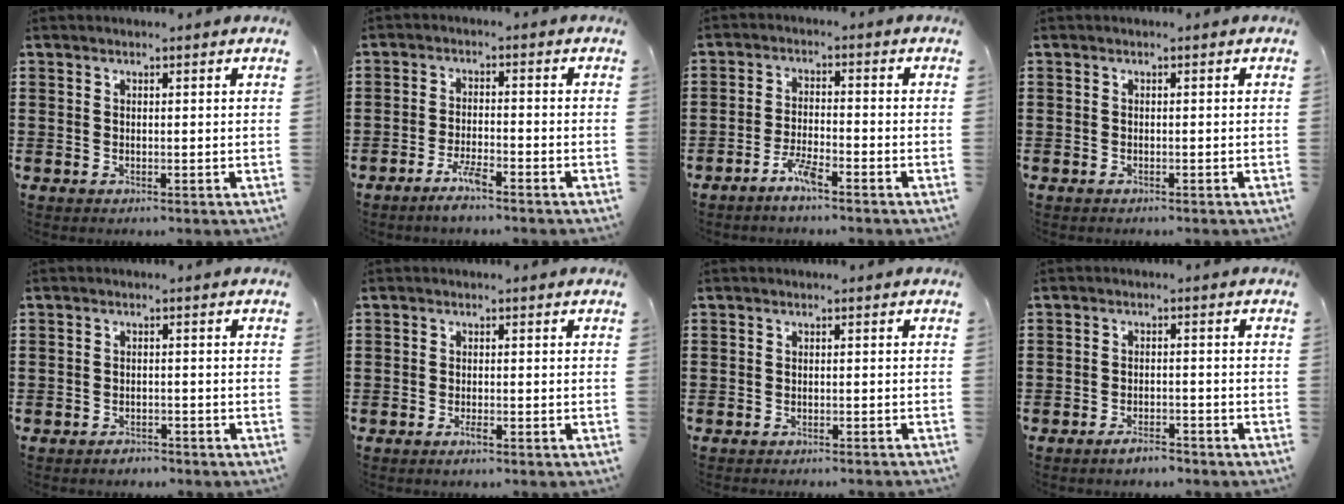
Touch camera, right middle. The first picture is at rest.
{"total": 3.6, "force": [-2.7, 0.4, 2.3], "torque": [-0.053, 0.002, -0.054]}
{"total": 3.6, "force": [-2.7, 0.3, 2.3], "torque": [-0.055, 0.003, -0.055]}
{"total": 0.0}
{"total": 1.4, "force": [-1.4, 0.4, 0.1], "torque": [-0.005, 0.003, -0.030]}
{"total": 1.2, "force": [-0.8, 0.2, 0.9], "torque": [-0.018, -0.004, -0.013]}
{"total": 0.8, "force": [-0.8, -0.1, 0.1], "torque": [-0.004, 0.000, -0.017]}
{"total": 2.6, "force": [-2.3, 0.6, 1.0], "torque": [-0.017, 0.004, -0.044]}